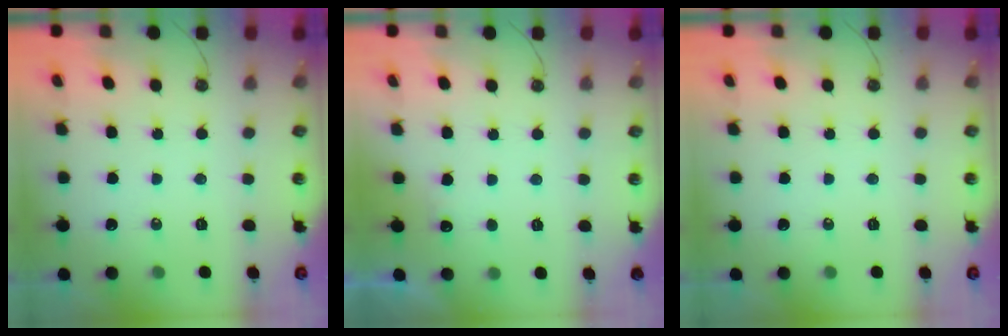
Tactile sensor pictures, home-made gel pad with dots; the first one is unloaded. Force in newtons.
{"total": 4.6, "press": 4.5, "slide": 1.1}
{"total": 0.0}